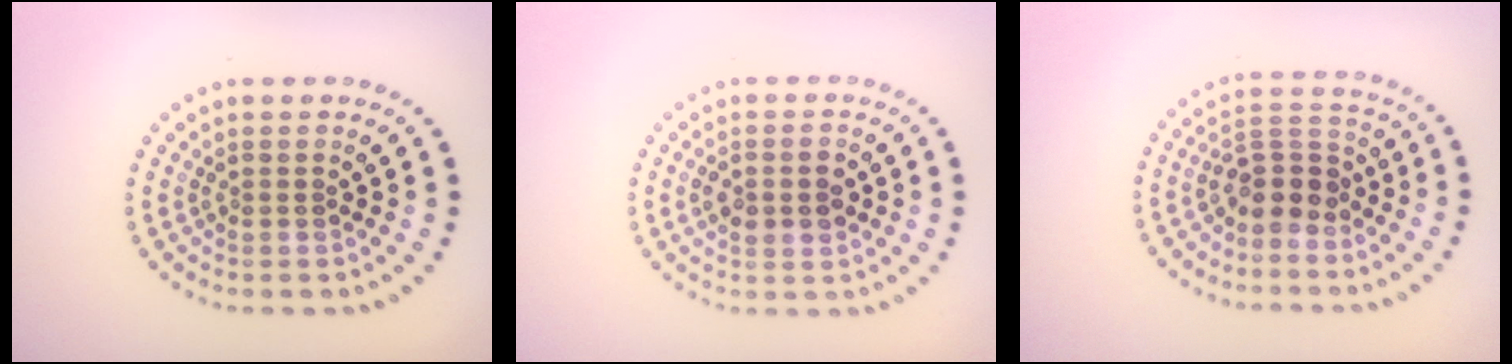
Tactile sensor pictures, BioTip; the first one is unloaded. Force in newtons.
{"total": 2.6, "press": 2.6, "slide": 0.2}
{"total": 3.6, "press": 3.3, "slide": 1.5}